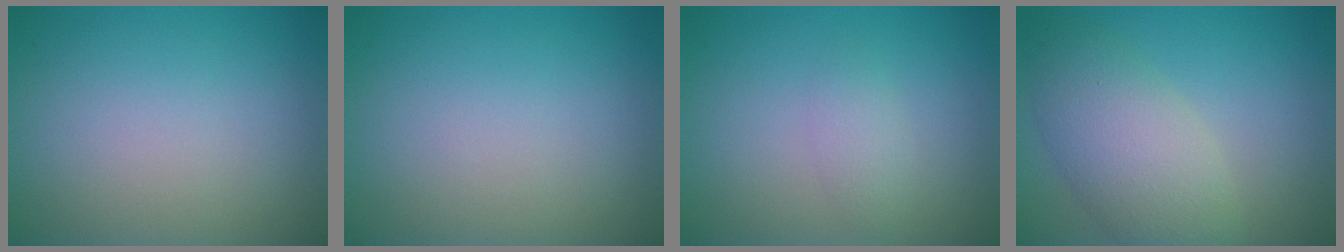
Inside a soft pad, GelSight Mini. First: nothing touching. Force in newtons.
{"total": 0.0}
{"total": 1.4, "press": 1.4, "slide": 0.0}
{"total": 5.7, "press": 5.7, "slide": 0.4}